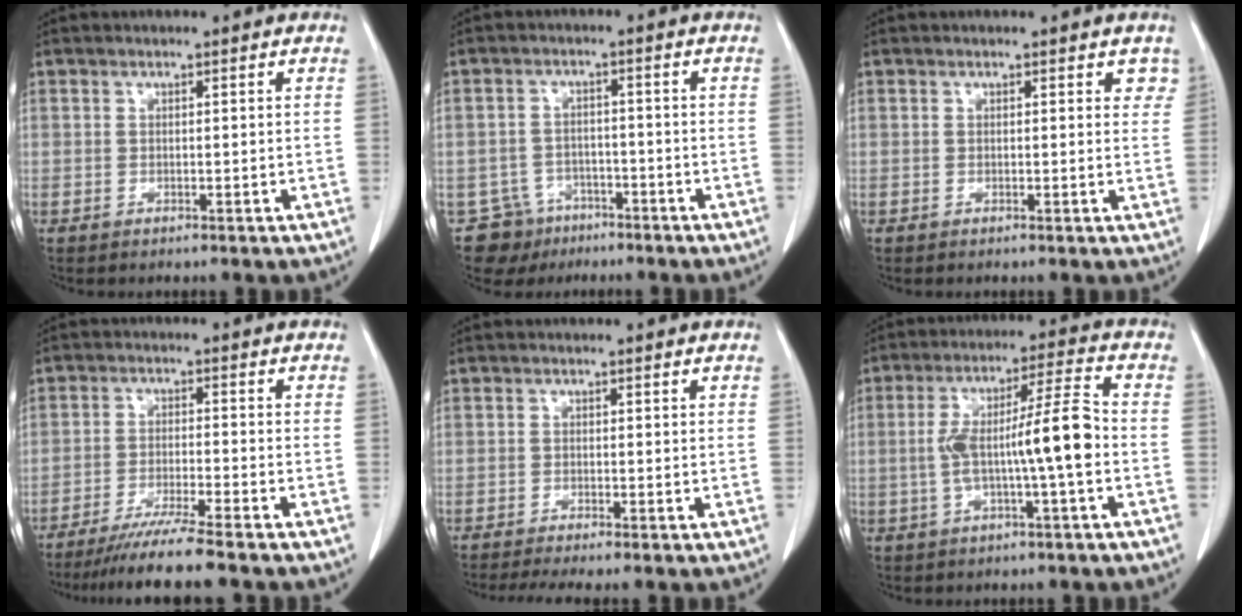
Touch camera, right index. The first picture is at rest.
{"total": 6.0, "force": [-4.0, 4.5, -0.3], "torque": [0.013, 0.012, -0.063]}
{"total": 2.4, "force": [1.7, 1.4, 1.0], "torque": [0.006, 0.001, 0.008]}
{"total": 8.1, "force": [-6.8, -1.5, 4.1], "torque": [-0.059, -0.027, -0.113]}
{"total": 4.2, "force": [-3.5, -0.1, 2.3], "torque": [-0.034, -0.009, -0.058]}
{"total": 10.4, "force": [-1.7, 0.3, 10.3], "torque": [-0.185, 0.024, -0.033]}